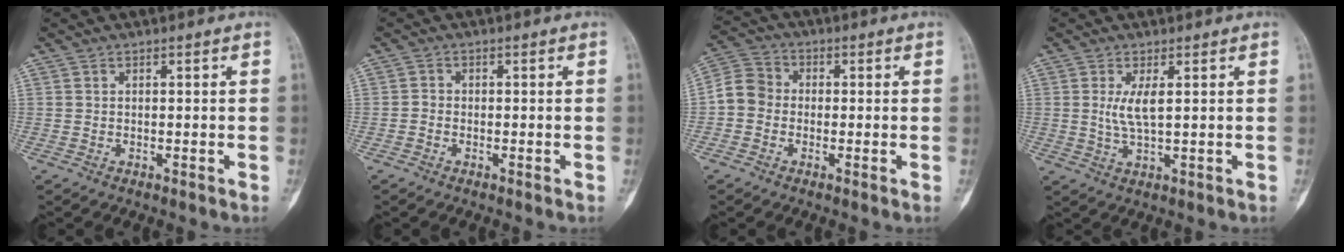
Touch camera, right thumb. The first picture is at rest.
{"total": 1.2, "force": [-0.5, 1.0, 0.5], "torque": [-0.004, 0.004, -0.015]}
{"total": 6.1, "force": [-1.0, 5.4, 2.8], "torque": [-0.038, 0.020, -0.035]}
{"total": 4.2, "force": [1.0, 1.0, 4.0], "torque": [-0.085, -0.011, 0.024]}